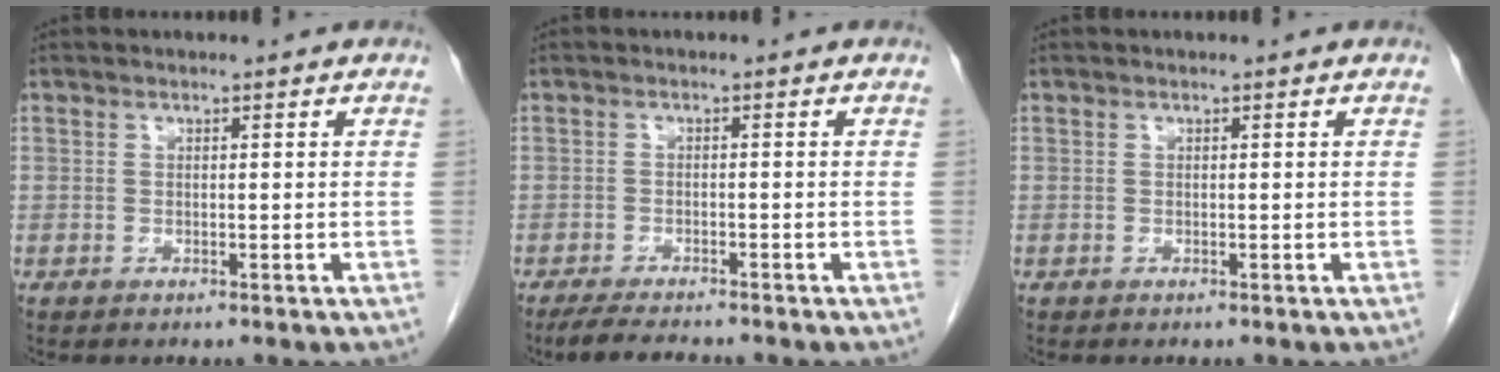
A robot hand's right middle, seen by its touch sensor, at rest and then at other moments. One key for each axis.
{"total": 4.3, "fx": -3.8, "fy": 0.4, "fz": 1.9, "tx": -0.038, "ty": -0.015, "tz": -0.065}
{"total": 0.0}